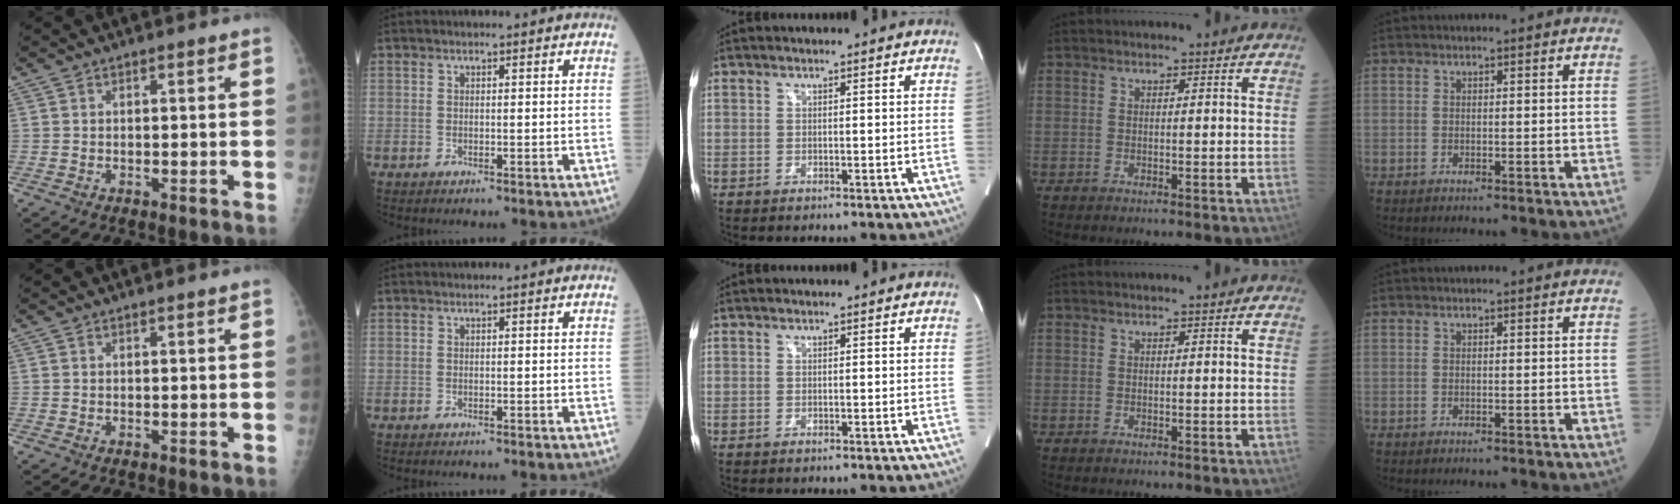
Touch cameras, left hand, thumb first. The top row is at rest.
{}